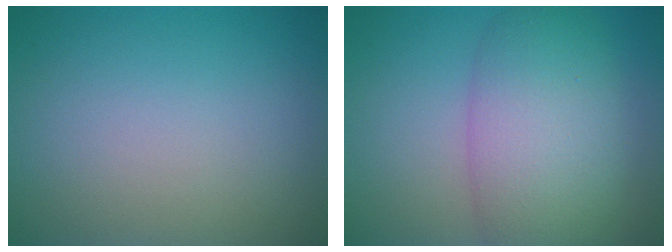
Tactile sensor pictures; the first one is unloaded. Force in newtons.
{"total": 8.3, "press": 8.3, "slide": 0.2}